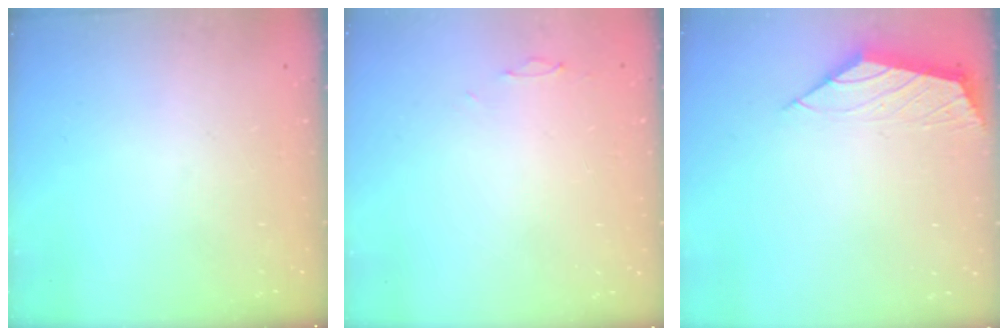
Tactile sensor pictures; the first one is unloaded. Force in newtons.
{"total": 0.0}
{"total": 2.1, "press": 2.0, "slide": 0.5}